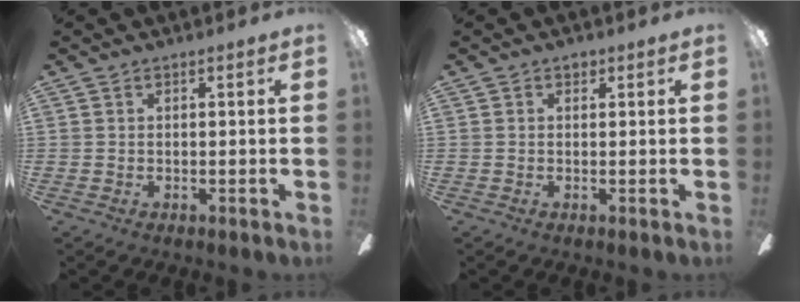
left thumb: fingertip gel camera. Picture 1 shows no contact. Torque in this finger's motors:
{"motor_torque": [-0.10, 0.06, -0.09, -0.04, 0.00]}